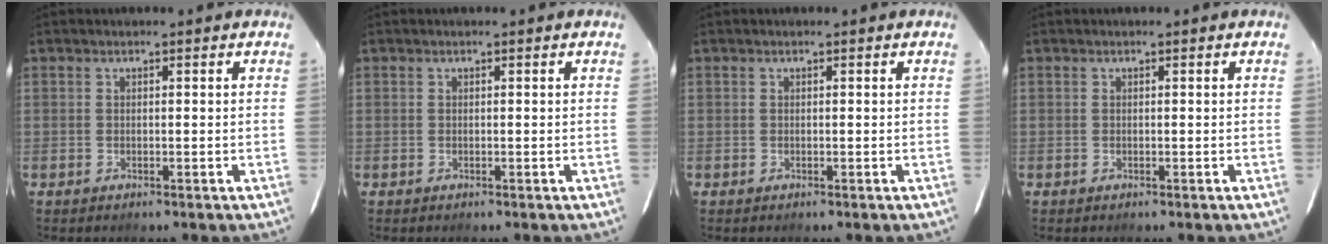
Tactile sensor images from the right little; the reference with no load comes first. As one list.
[{"total": 0.0}, {"total": 0.0}, {"total": 0.0}]